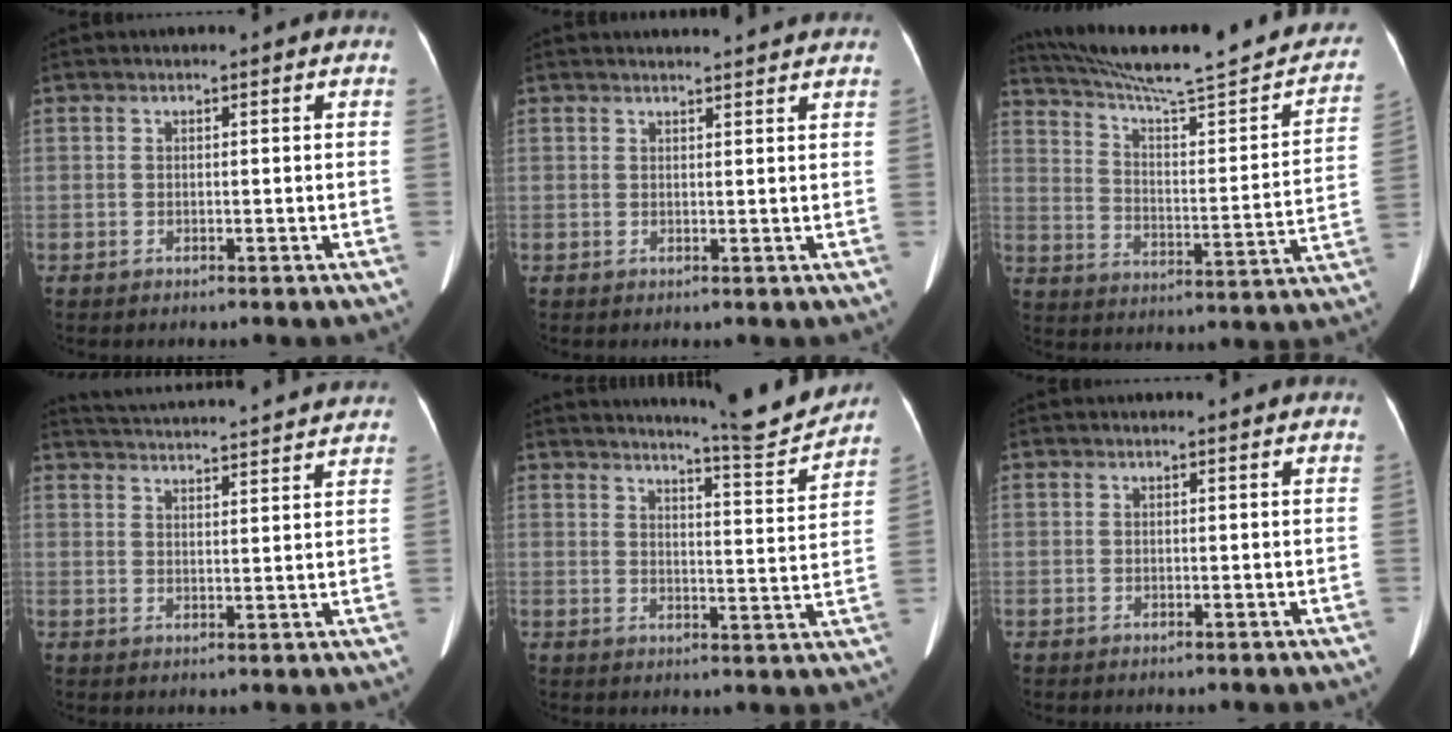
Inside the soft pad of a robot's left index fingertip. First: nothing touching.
{"total": 7.8, "force": [7.4, 0.2, 2.2], "torque": [-0.025, 0.021, 0.076]}
{"total": 26.6, "force": [22.7, 2.5, 13.6], "torque": [-0.209, -0.027, 0.308]}
{"total": 21.1, "force": [20.1, 1.1, 6.4], "torque": [-0.106, 0.005, 0.262]}
{"total": 10.4, "force": [10.1, -0.9, 2.6], "torque": [-0.044, -0.035, 0.132]}
{"total": 1.4, "force": [1.3, -0.1, 0.4], "torque": [-0.013, 0.011, 0.016]}